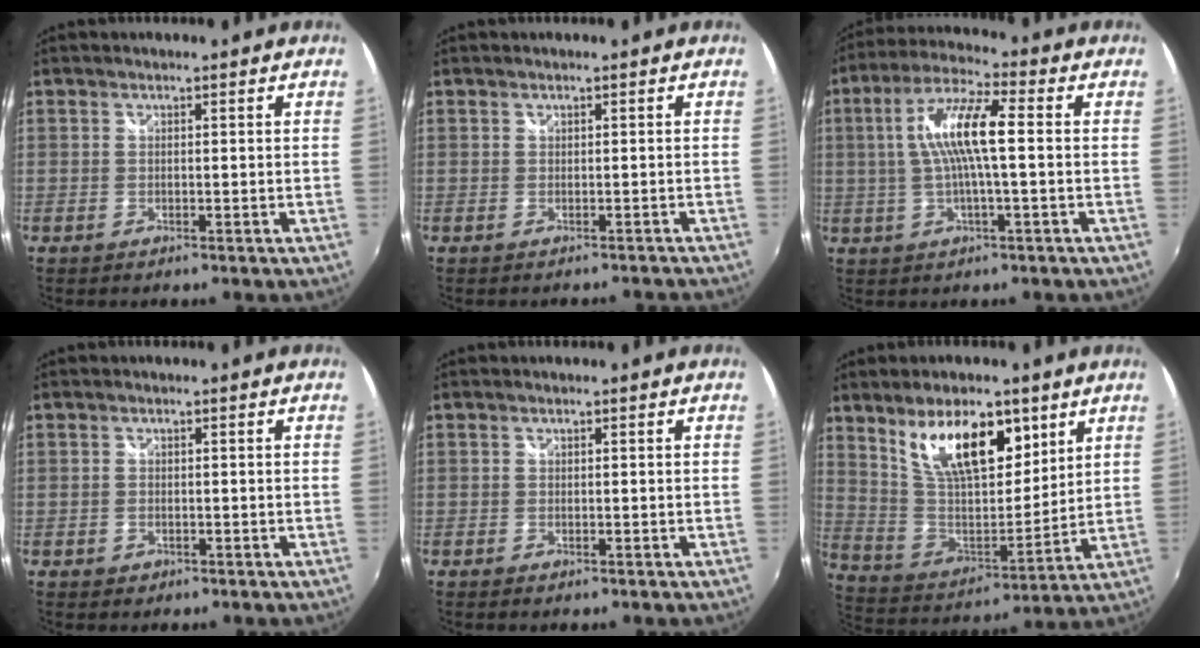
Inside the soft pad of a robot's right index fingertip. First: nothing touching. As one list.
[{"total": 2.1, "force": [-1.8, 0.9, 0.5], "torque": [-0.002, 0.000, -0.020]}, {"total": 10.8, "force": [0.7, 1.7, 10.7], "torque": [-0.203, 0.014, 0.012]}, {"total": 1.6, "force": [-0.8, 1.3, 0.5], "torque": [-0.010, -0.001, -0.010]}, {"total": 0.9, "force": [-0.6, 0.6, 0.4], "torque": [-0.008, -0.004, -0.012]}, {"total": 17.1, "force": [9.3, 7.6, 12.2], "torque": [-0.208, -0.003, 0.177]}]